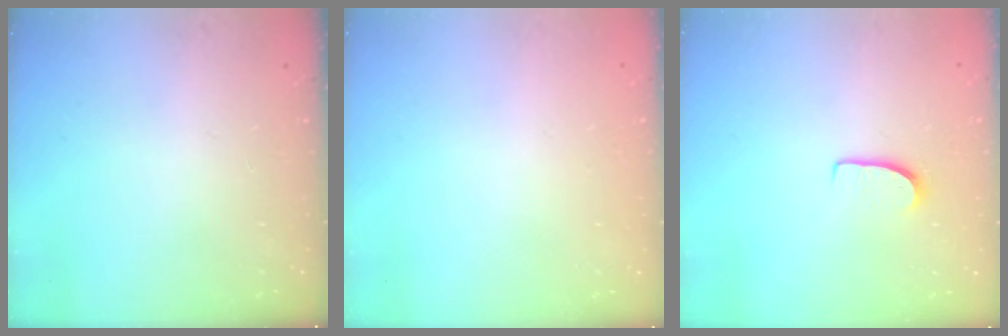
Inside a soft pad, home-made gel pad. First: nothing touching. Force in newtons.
{"total": 0.0}
{"total": 5.8, "press": 5.7, "slide": 0.5}